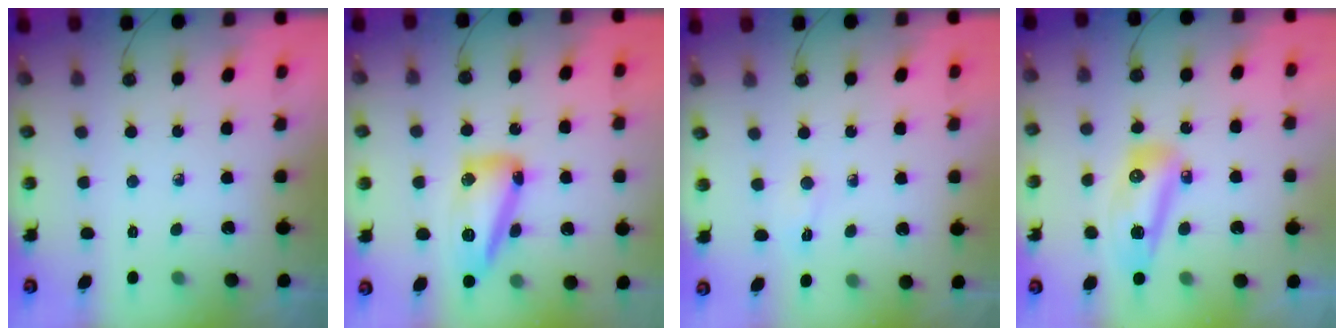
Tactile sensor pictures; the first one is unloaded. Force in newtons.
{"total": 13.9, "press": 13.9, "slide": 1.0}
{"total": 2.3, "press": 2.3, "slide": 0.5}
{"total": 11.3, "press": 11.2, "slide": 1.3}